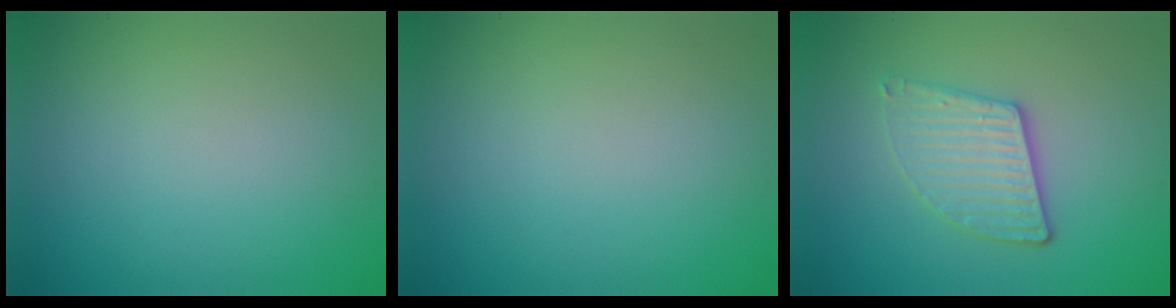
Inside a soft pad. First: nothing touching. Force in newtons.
{"total": 0.0}
{"total": 3.6, "press": 3.1, "slide": 1.8}